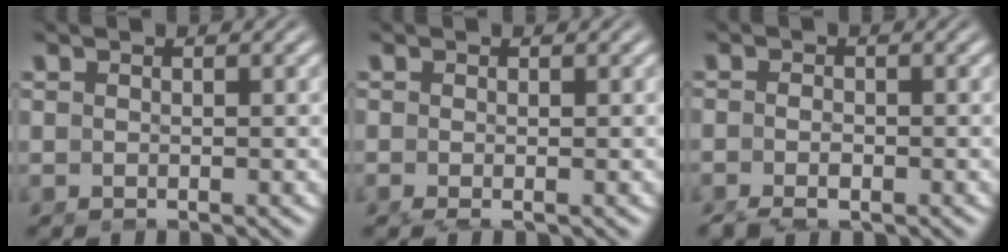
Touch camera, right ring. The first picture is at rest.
{"total": 1.2, "force": [-0.7, 0.6, 0.7], "torque": [-0.020, -0.012, -0.006]}
{"total": 3.2, "force": [-2.1, 1.9, 1.5], "torque": [-0.037, -0.014, -0.032]}